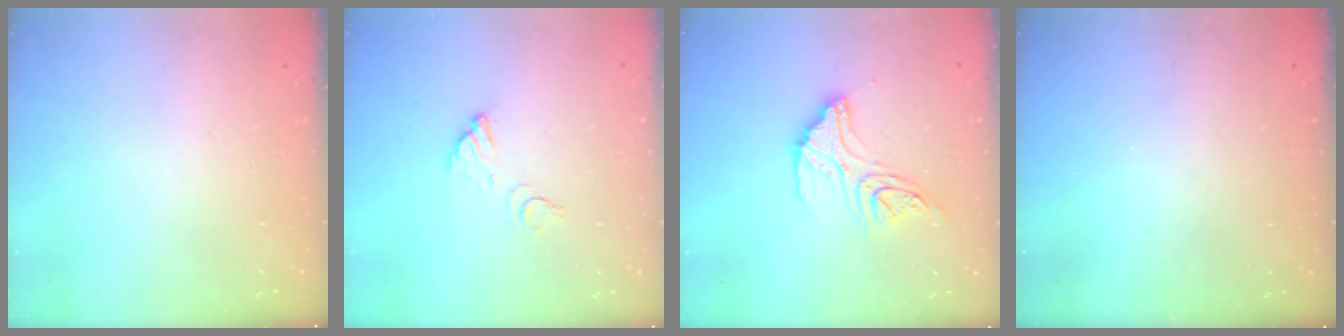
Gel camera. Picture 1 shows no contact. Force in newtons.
{"total": 3.8, "press": 3.8, "slide": 0.2}
{"total": 13.7, "press": 13.7, "slide": 1.1}
{"total": 2.9, "press": 2.9, "slide": 0.2}